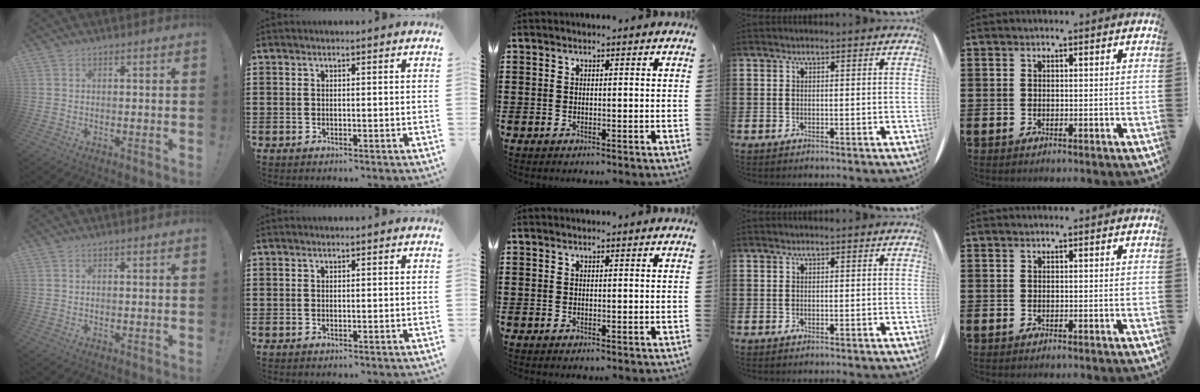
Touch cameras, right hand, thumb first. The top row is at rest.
{}